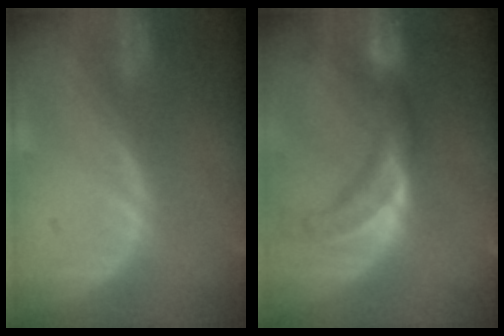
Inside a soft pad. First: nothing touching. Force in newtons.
{"total": 10.6, "press": 9.3, "slide": 5.1}